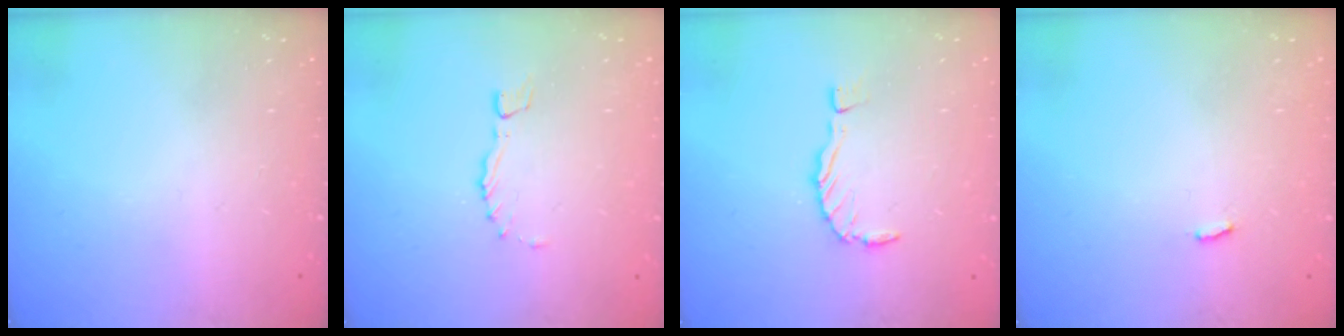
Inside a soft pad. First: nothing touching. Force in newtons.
{"total": 0.0}
{"total": 0.0}
{"total": 2.2, "press": 2.2, "slide": 0.2}